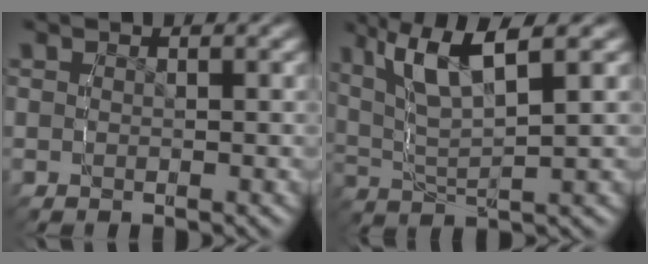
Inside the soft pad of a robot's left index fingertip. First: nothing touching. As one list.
[{"total": 6.2, "force": [3.1, 2.5, 4.7], "torque": [-0.105, -0.001, 0.058]}]